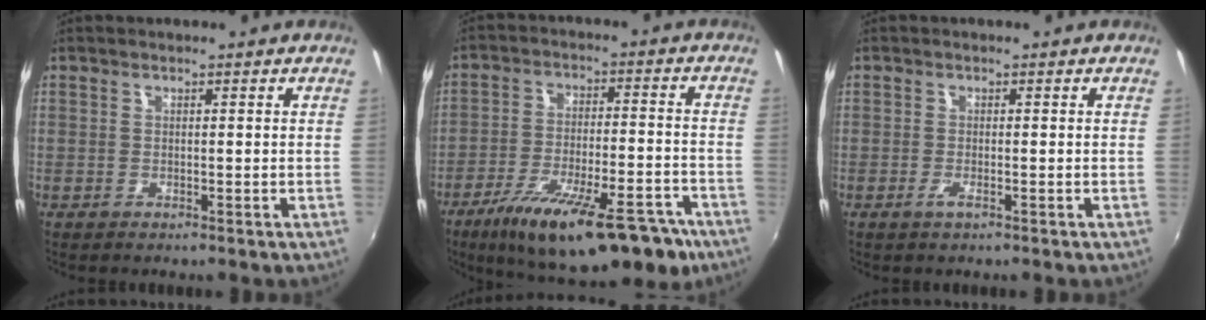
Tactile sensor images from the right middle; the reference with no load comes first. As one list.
[{"total": 21.3, "force": [-14.0, 6.8, 14.5], "torque": [-0.240, -0.041, -0.208]}, {"total": 1.3, "force": [-0.7, 0.1, 1.1], "torque": [-0.022, -0.004, -0.014]}]